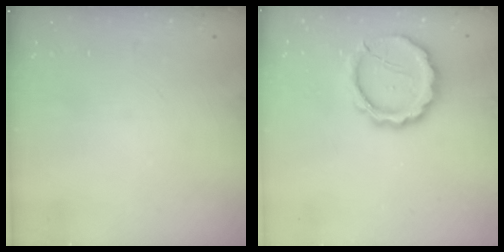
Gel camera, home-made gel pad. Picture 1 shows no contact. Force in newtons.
{"total": 14.2, "press": 14.0, "slide": 2.5}